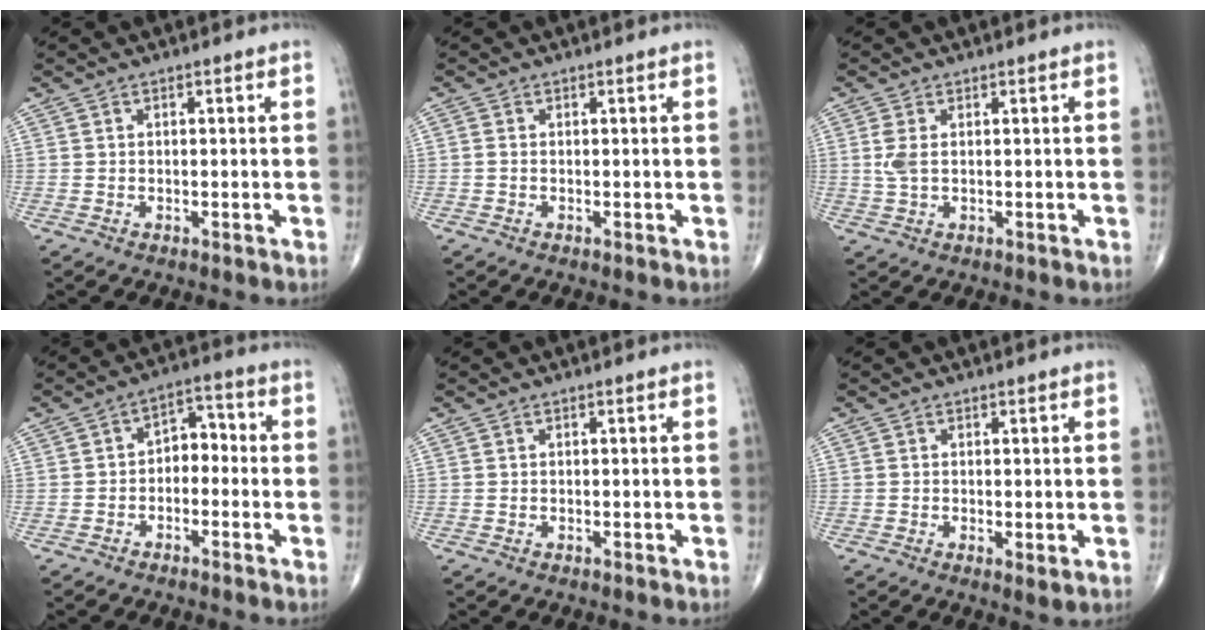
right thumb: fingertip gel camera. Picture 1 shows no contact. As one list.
[{"total": 0.6, "force": [-0.1, 0.3, 0.4], "torque": [-0.009, -0.001, -0.005]}, {"total": 2.9, "force": [0.4, 1.4, 2.5], "torque": [-0.070, 0.003, 0.012]}, {"total": 5.5, "force": [-1.2, 3.7, 3.9], "torque": [-0.034, 0.035, -0.035]}, {"total": 0.0}, {"total": 1.8, "force": [-0.2, 0.6, 1.7], "torque": [-0.030, -0.008, -0.004]}]